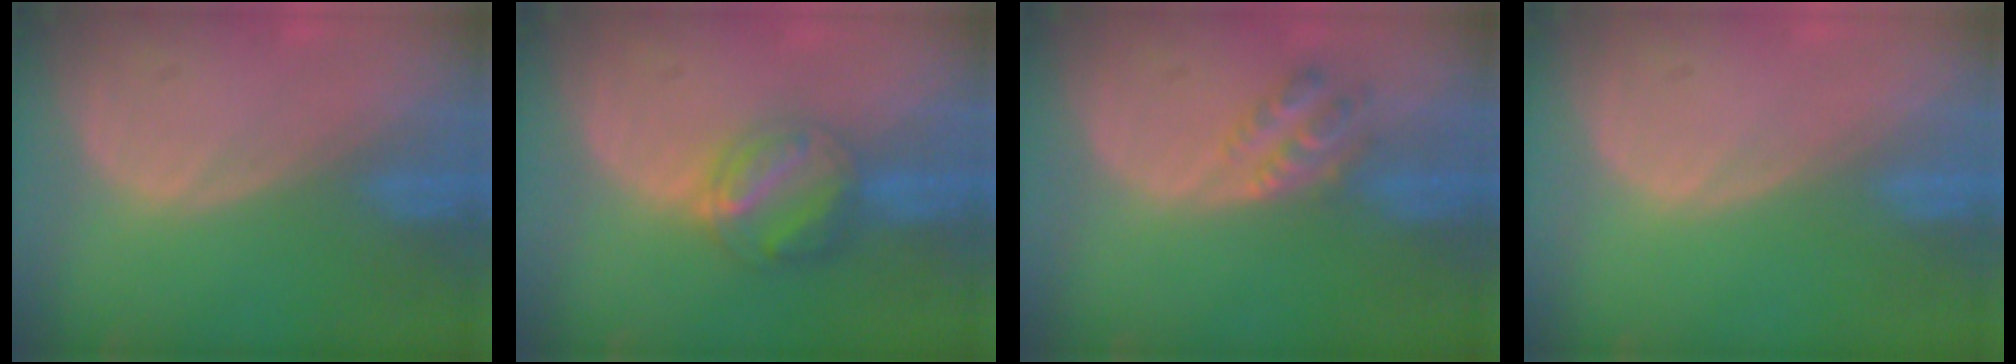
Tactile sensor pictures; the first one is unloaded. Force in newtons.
{"total": 6.1, "press": 5.6, "slide": 2.4}
{"total": 4.6, "press": 3.8, "slide": 2.5}
{"total": 0.0}